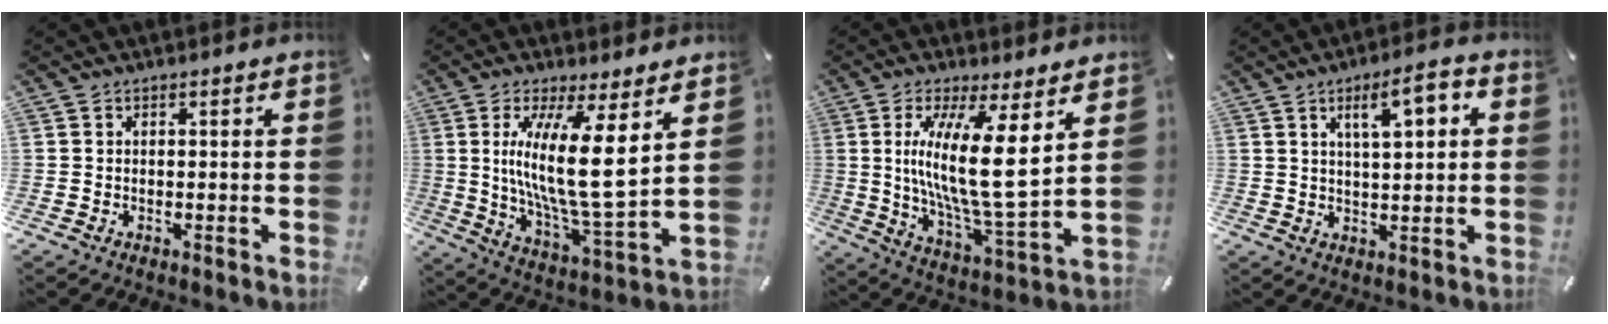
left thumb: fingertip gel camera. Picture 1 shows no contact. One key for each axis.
{"total": 16.5, "fx": 4.4, "fy": 3.3, "fz": 15.6, "tx": -0.302, "ty": -0.033, "tz": 0.059}
{"total": 16.9, "fx": 4.3, "fy": 3.5, "fz": 16.0, "tx": -0.309, "ty": -0.031, "tz": 0.058}
{"total": 8.7, "fx": 3.4, "fy": 2.8, "fz": 7.6, "tx": -0.119, "ty": -0.005, "tz": 0.050}